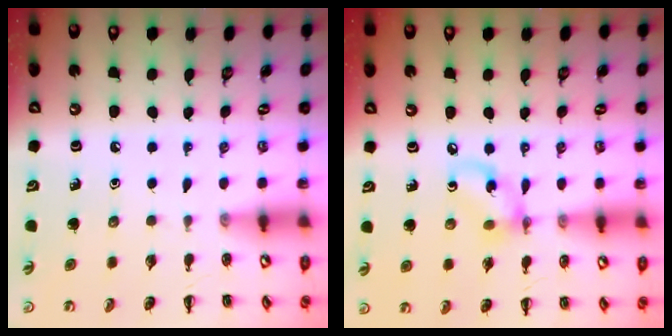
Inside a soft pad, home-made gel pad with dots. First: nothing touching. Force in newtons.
{"total": 7.0, "press": 6.9, "slide": 1.1}